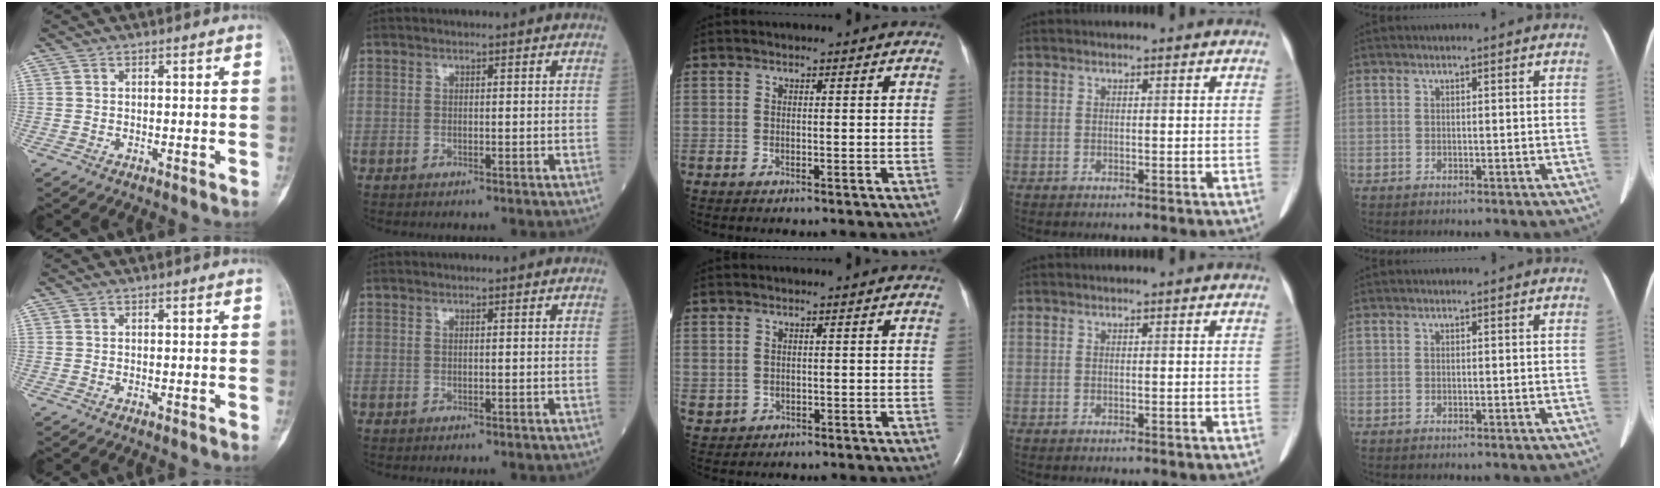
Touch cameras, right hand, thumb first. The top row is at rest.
{"middle": {"total": 2.0, "force": [0.0, 1.9, 0.8], "torque": [-0.022, 0.001, 0.014]}}